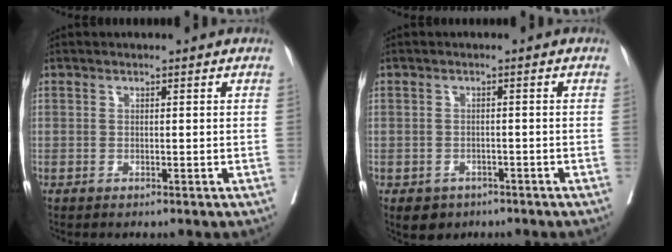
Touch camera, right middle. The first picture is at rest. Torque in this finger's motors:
{"motor_torque": [0.41, -0.36, -0.01, 0.00]}